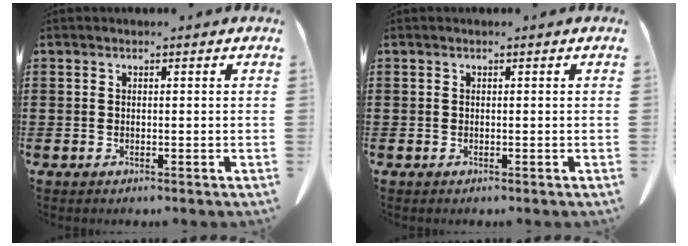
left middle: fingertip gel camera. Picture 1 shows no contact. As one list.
[{"total": 0.0}]